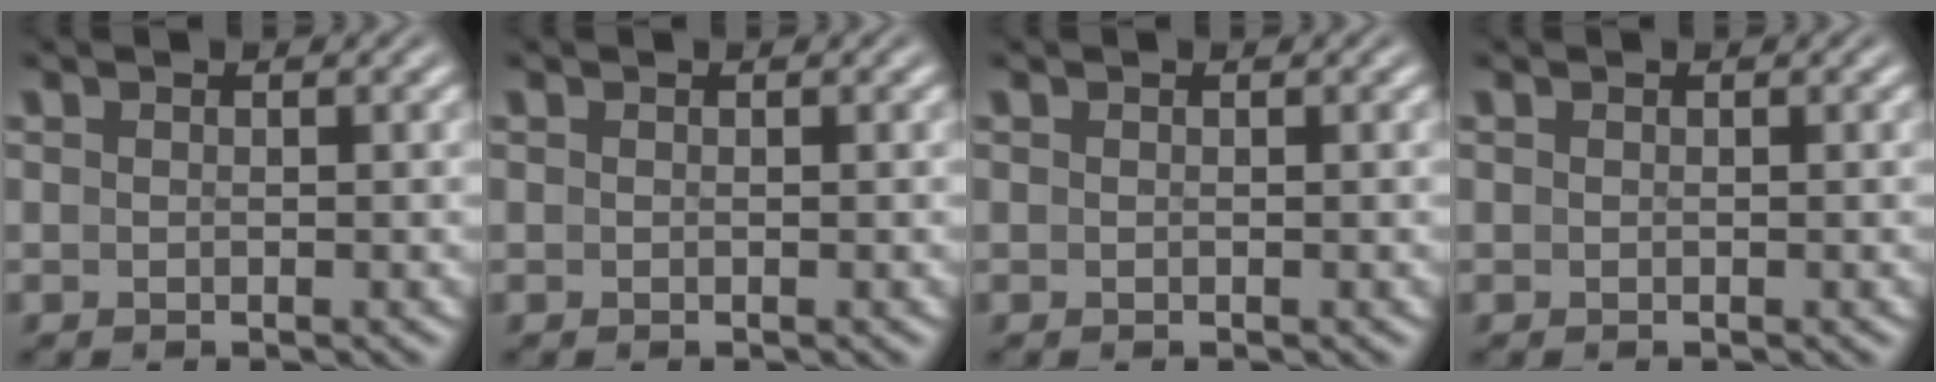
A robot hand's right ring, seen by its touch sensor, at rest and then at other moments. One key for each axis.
{"total": 0.0}
{"total": 1.1, "fx": -0.3, "fy": -1.0, "fz": -0.4, "tx": 0.014, "ty": -0.011, "tz": 0.005}
{"total": 0.0}